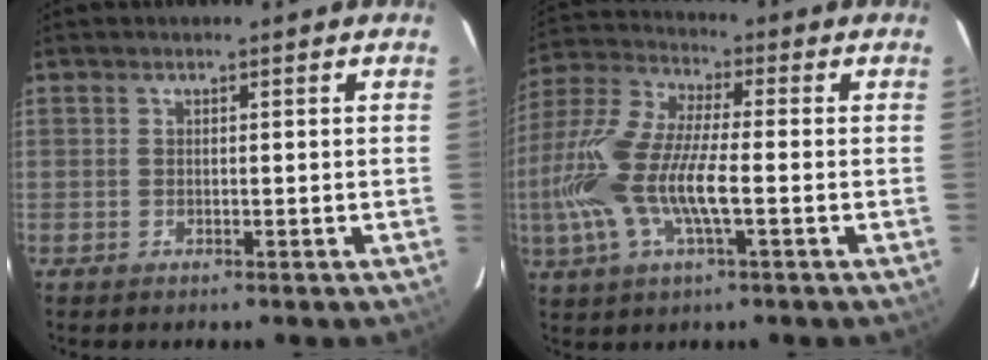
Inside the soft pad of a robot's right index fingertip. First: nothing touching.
{"total": 16.8, "force": [-3.1, 4.6, 15.8], "torque": [-0.330, -0.004, -0.066]}